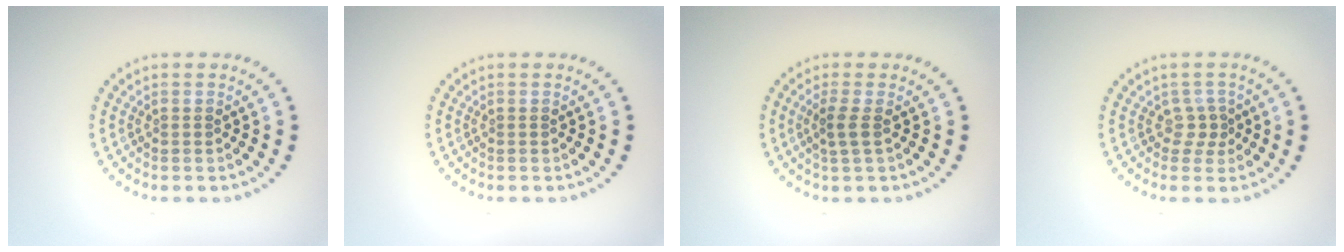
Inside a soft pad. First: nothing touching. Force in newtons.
{"total": 0.0}
{"total": 1.6, "press": 1.3, "slide": 0.9}
{"total": 1.5, "press": 1.1, "slide": 1.1}